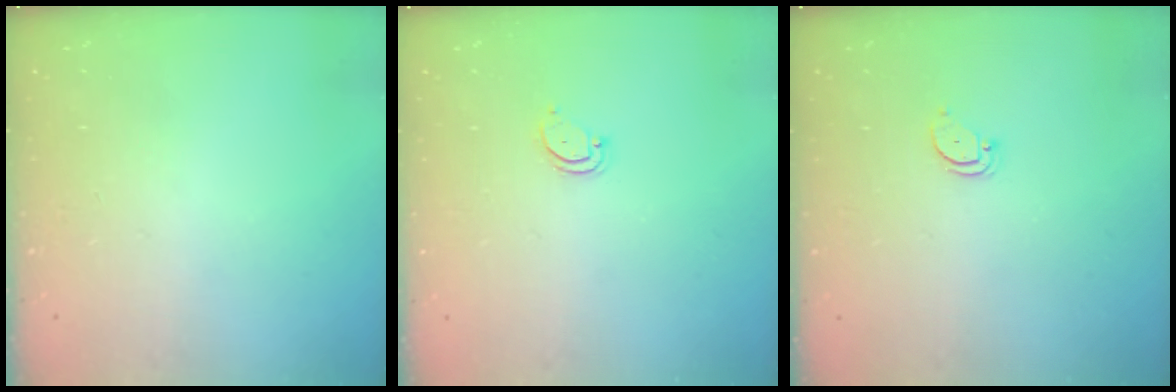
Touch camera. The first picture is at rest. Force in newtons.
{"total": 2.8, "press": 2.8, "slide": 0.2}
{"total": 2.6, "press": 2.6, "slide": 0.0}